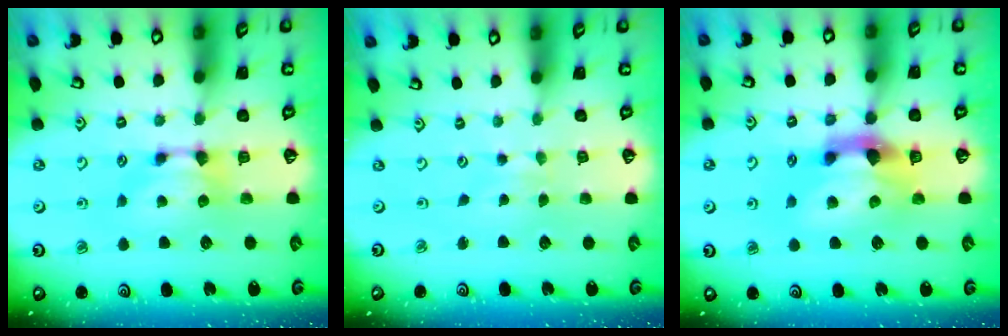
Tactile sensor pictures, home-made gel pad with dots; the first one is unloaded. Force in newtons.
{"total": 2.9, "press": 2.9, "slide": 0.4}
{"total": 4.8, "press": 4.5, "slide": 1.7}